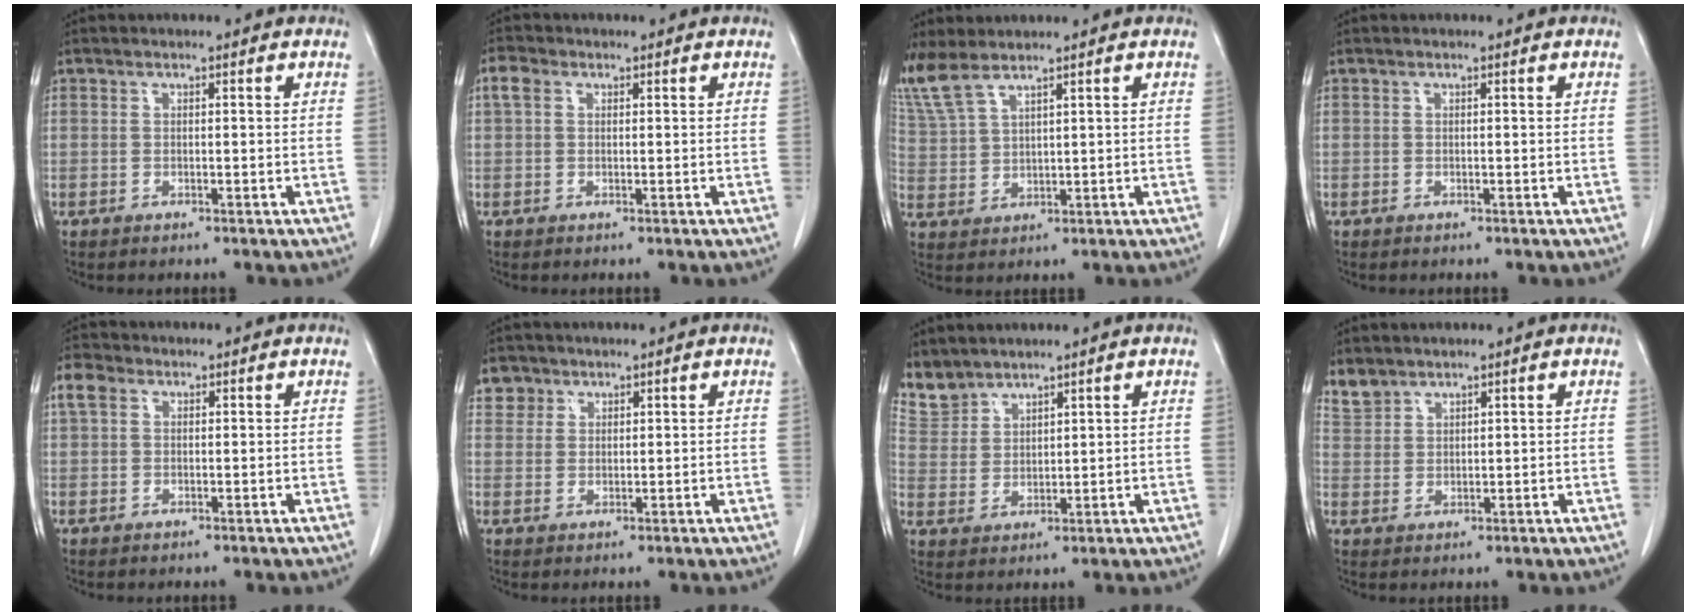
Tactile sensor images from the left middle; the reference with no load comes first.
{"total": 2.2, "force": [0.8, 1.6, 1.3], "torque": [-0.034, 0.019, 0.017]}
{"total": 5.7, "force": [5.0, 0.9, 2.7], "torque": [-0.080, 0.010, 0.119]}
{"total": 0.0}
{"total": 3.0, "force": [1.3, 2.2, 1.6], "torque": [-0.045, 0.020, 0.028]}
{"total": 2.9, "force": [1.9, 2.2, -0.2], "torque": [0.012, 0.002, 0.030]}
{"total": 4.8, "force": [4.5, 1.8, -0.1], "torque": [-0.003, 0.003, 0.103]}
{"total": 2.9, "force": [2.7, 1.2, 0.0], "torque": [-0.001, 0.010, 0.056]}